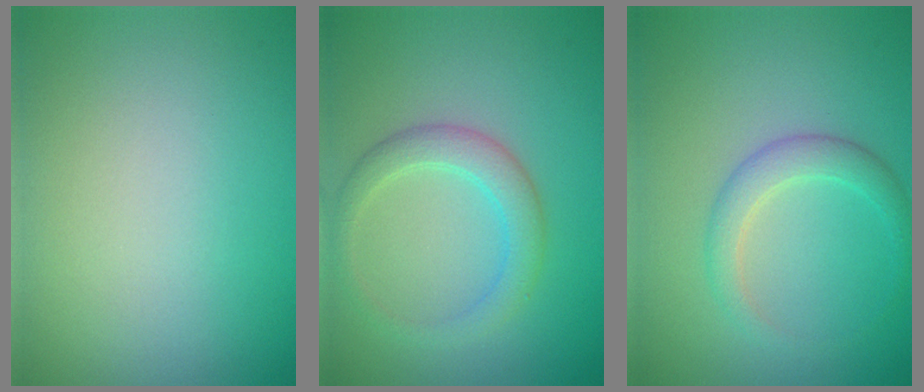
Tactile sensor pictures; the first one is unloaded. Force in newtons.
{"total": 2.8, "press": 2.8, "slide": 0.1}
{"total": 2.4, "press": 2.4, "slide": 0.1}